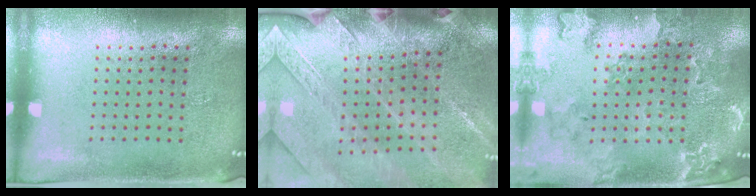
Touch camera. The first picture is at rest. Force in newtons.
{"total": 2.8, "press": 2.8, "slide": 0.7}
{"total": 1.4, "press": 1.4, "slide": 0.3}